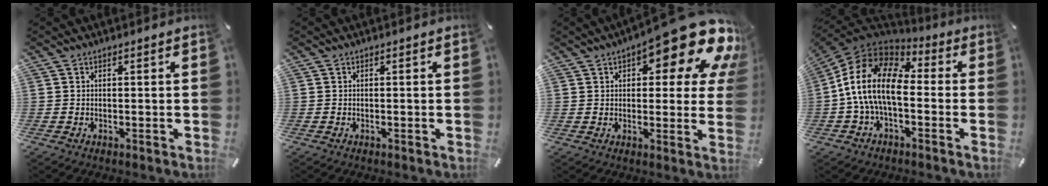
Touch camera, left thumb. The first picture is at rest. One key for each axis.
{"total": 0.0}
{"total": 18.4, "fx": 11.0, "fy": 6.7, "fz": 13.1, "tx": -0.170, "ty": -0.074, "tz": 0.182}
{"total": 16.9, "fx": -2.0, "fy": 10.2, "fz": 13.3, "tx": -0.278, "ty": 0.022, "tz": -0.039}